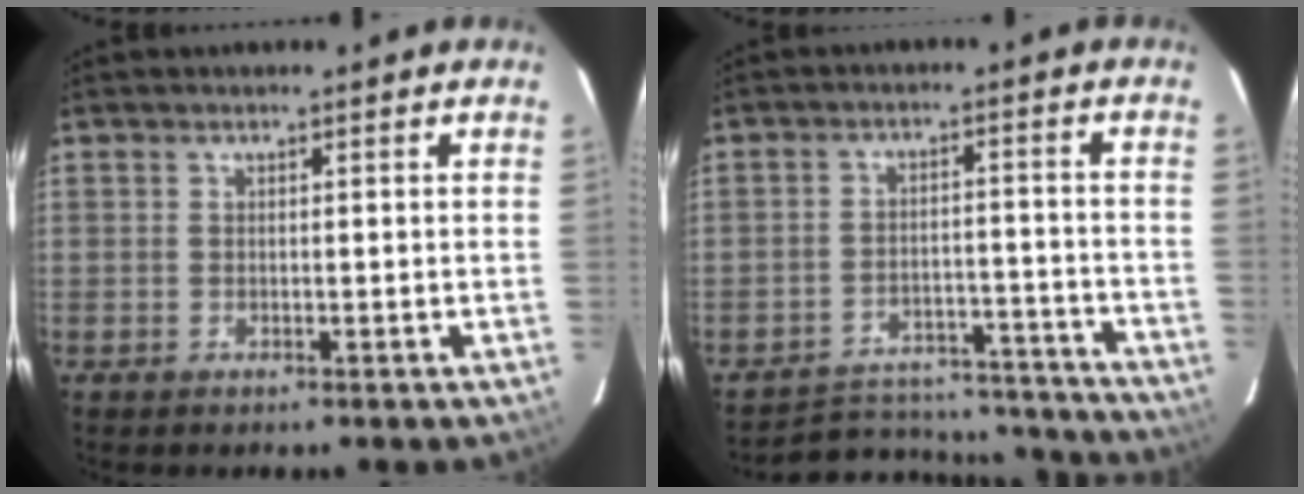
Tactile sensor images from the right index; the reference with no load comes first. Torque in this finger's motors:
{"motor_torque": [-0.13, -1.17, -0.01, -0.01]}